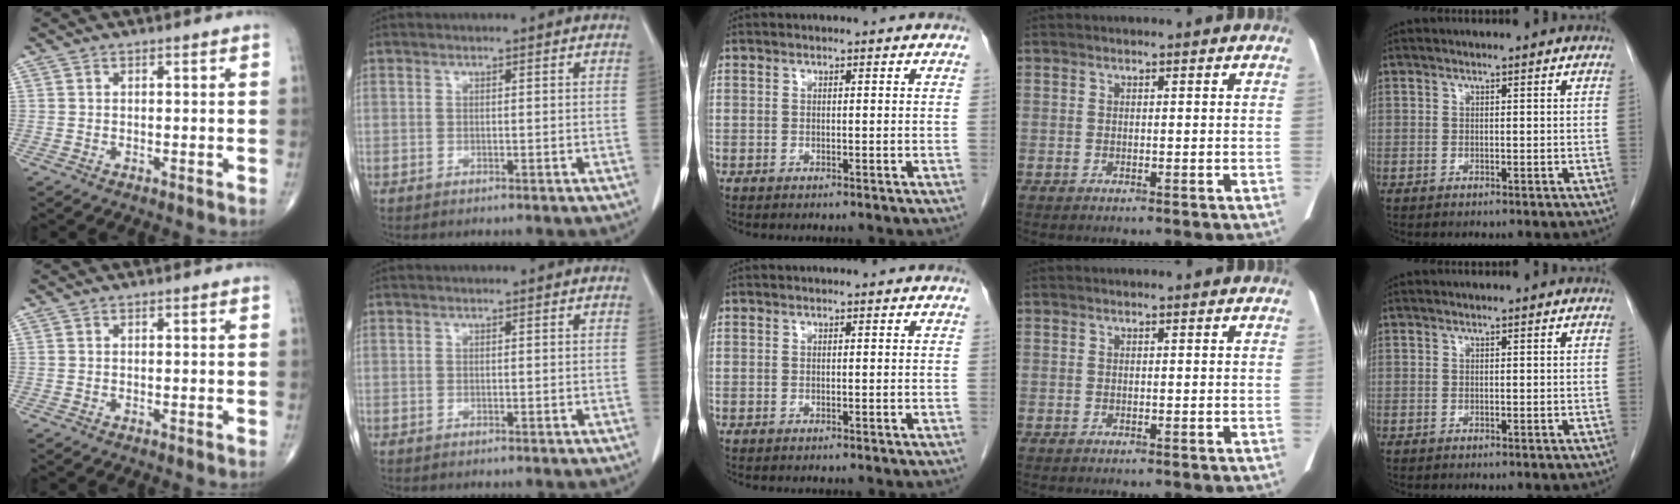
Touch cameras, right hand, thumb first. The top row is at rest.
{}